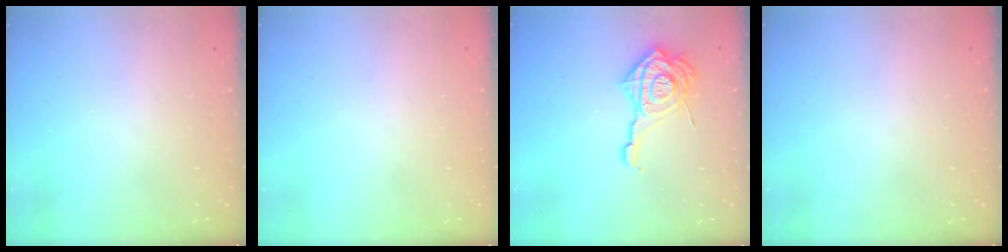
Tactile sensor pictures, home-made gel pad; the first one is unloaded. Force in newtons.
{"total": 0.0}
{"total": 16.6, "press": 16.5, "slide": 1.6}
{"total": 0.0}